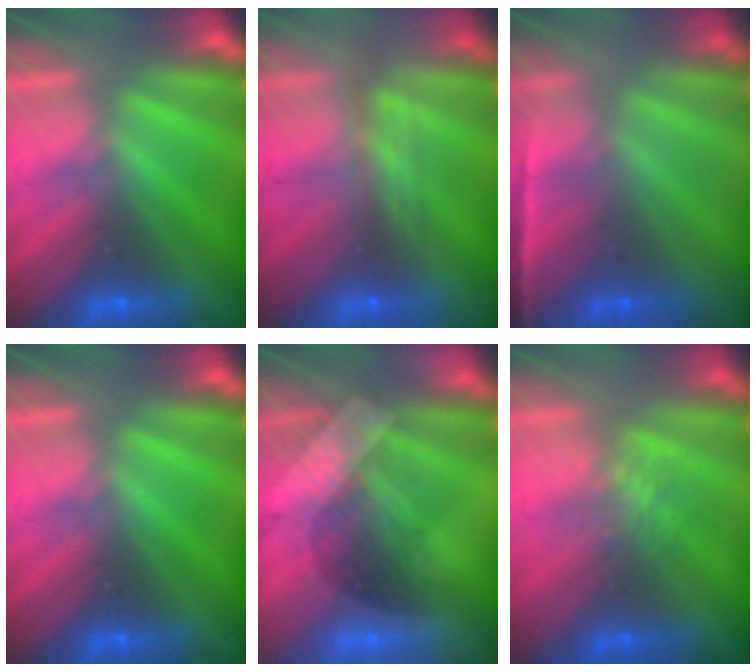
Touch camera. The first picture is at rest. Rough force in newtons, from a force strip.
{"total": 2.4}
{"total": 1.6}
{"total": 0.0}
{"total": 2.9}
{"total": 2.2}